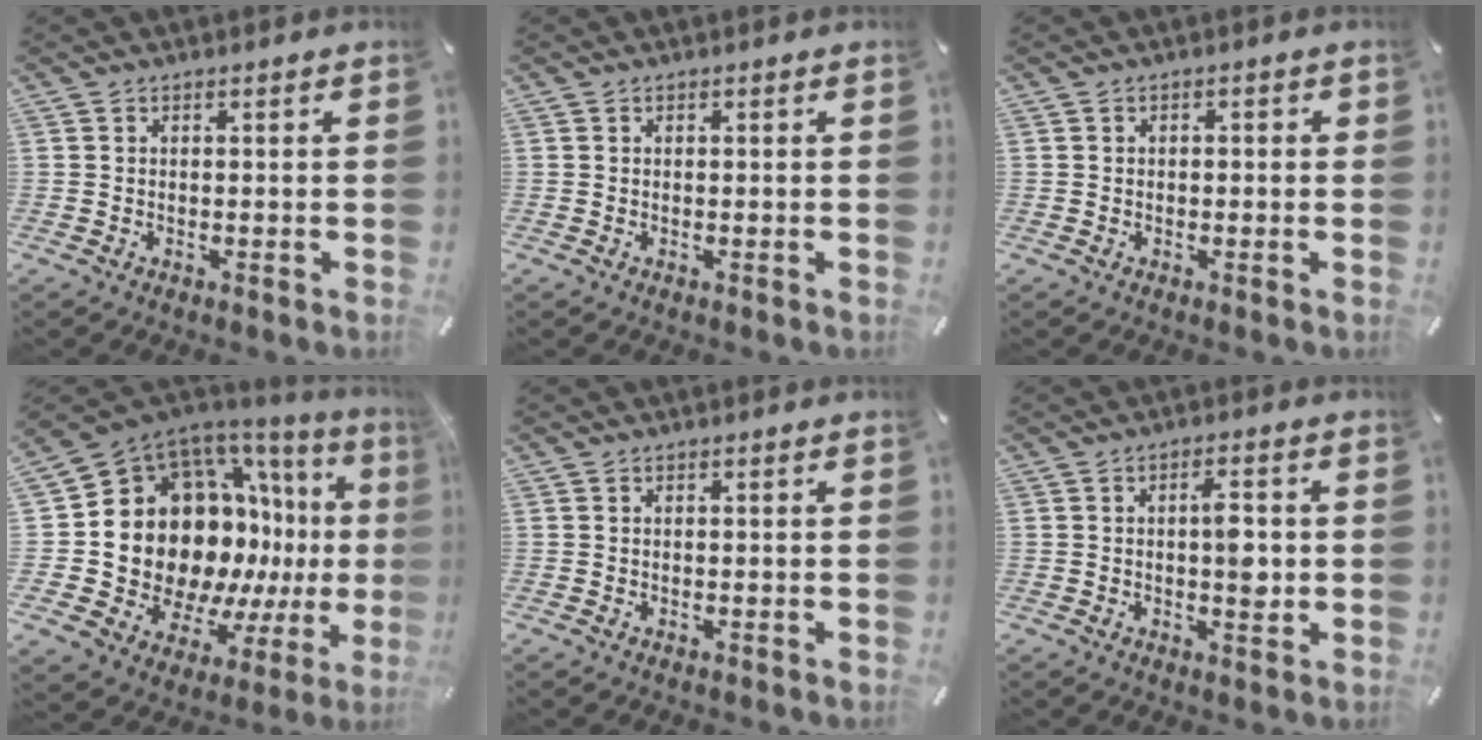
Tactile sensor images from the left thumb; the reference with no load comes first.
{"total": 0.0}
{"total": 0.9, "force": [-0.3, 0.7, 0.5], "torque": [-0.009, 0.004, -0.007]}
{"total": 21.2, "force": [2.2, 16.6, 12.9], "torque": [-0.211, -0.100, 0.103]}
{"total": 0.0}
{"total": 5.9, "force": [0.2, 2.5, 5.3], "torque": [-0.073, -0.003, -0.001]}